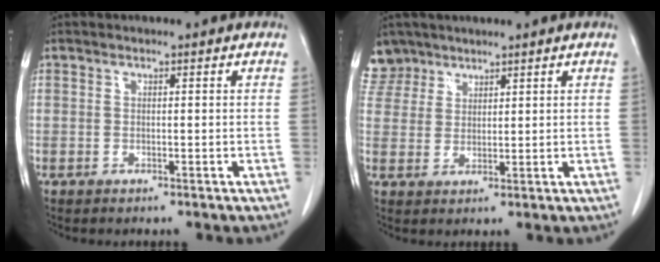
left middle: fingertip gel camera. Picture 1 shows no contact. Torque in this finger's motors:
{"motor_torque": [0.37, -0.36, 0.23, -0.04]}